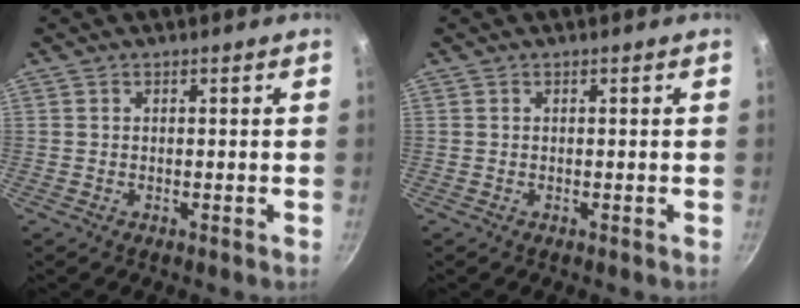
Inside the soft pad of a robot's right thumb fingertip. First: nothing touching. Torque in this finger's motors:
{"motor_torque": [0.00, 0.00, 0.13, 0.10, 0.03]}